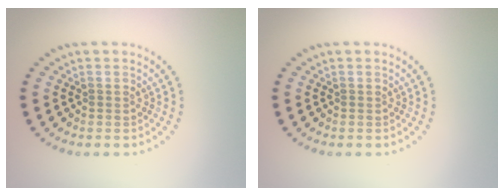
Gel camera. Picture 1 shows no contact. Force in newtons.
{"total": 0.0}